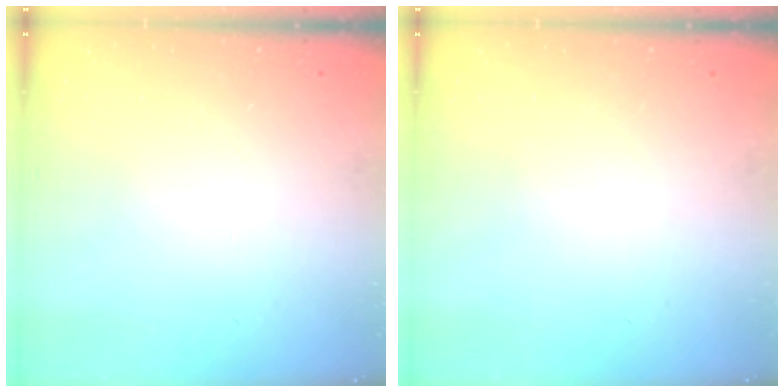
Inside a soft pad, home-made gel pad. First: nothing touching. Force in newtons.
{"total": 0.0}